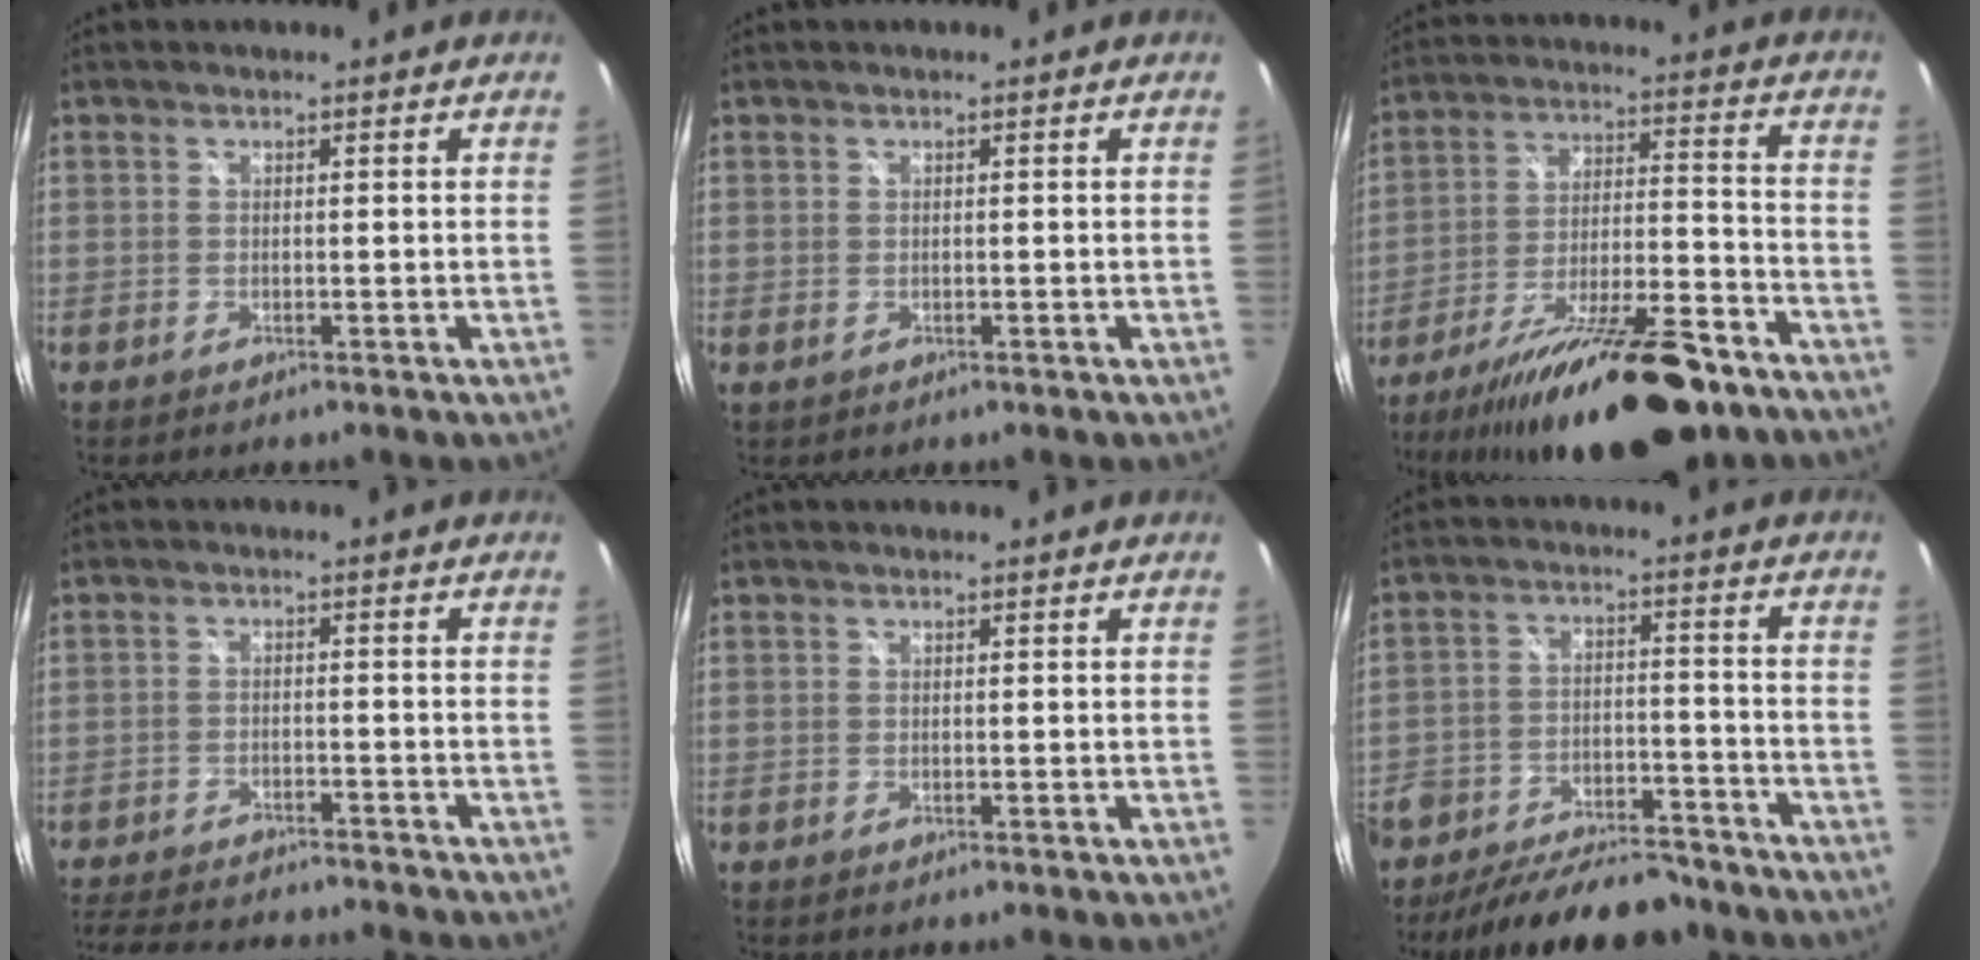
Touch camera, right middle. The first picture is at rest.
{"total": 0.6, "force": [0.0, 0.4, 0.4], "torque": [-0.010, 0.000, 0.001]}
{"total": 25.1, "force": [-18.7, 6.7, 15.4], "torque": [-0.270, -0.040, -0.281]}
{"total": 16.4, "force": [-14.5, 3.6, 6.7], "torque": [-0.147, -0.018, -0.217]}
{"total": 0.0}
{"total": 18.2, "force": [-14.6, 7.8, 7.7], "torque": [-0.169, 0.001, -0.201]}